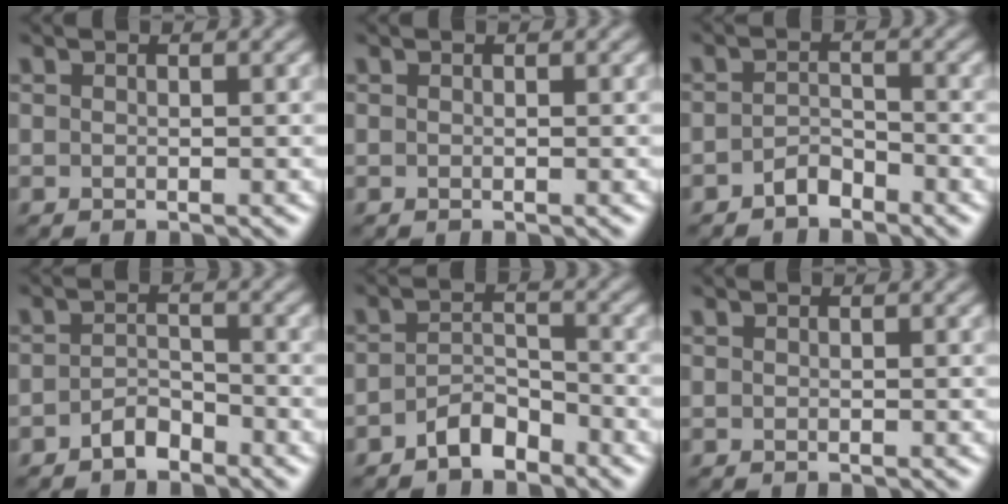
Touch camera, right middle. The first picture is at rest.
{"total": 0.0}
{"total": 1.8, "force": [-1.5, 0.8, 0.6], "torque": [-0.010, 0.005, -0.031]}
{"total": 2.1, "force": [-1.7, 0.9, 0.8], "torque": [-0.014, 0.006, -0.035]}
{"total": 2.9, "force": [-2.2, 1.3, 1.3], "torque": [-0.021, 0.009, -0.045]}
{"total": 0.0}